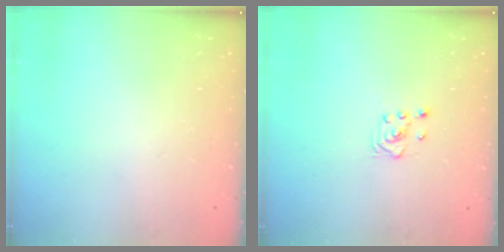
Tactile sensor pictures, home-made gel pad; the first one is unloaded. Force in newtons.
{"total": 3.1, "press": 3.0, "slide": 0.8}